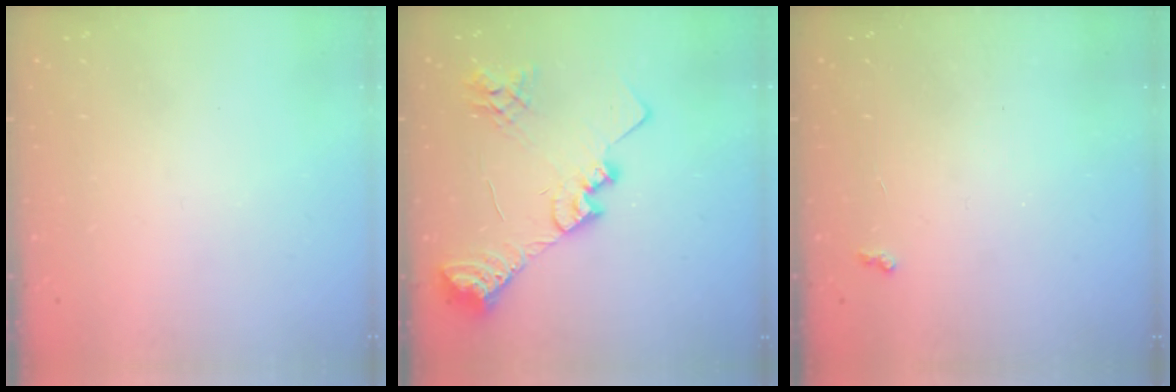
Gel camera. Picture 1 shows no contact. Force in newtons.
{"total": 22.6, "press": 22.4, "slide": 3.2}
{"total": 4.2, "press": 4.1, "slide": 0.5}